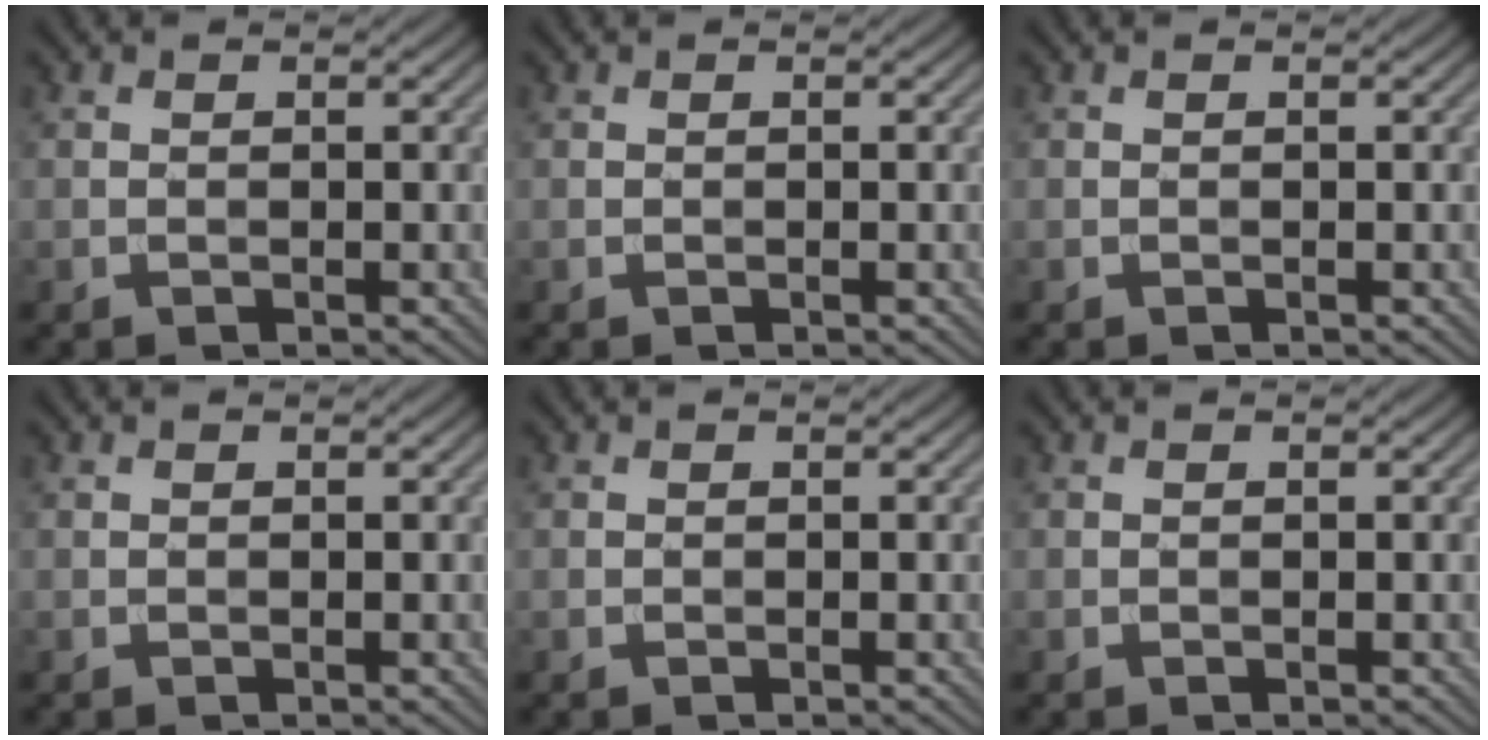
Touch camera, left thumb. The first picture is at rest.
{"total": 0.0}
{"total": 0.0}
{"total": 0.0}
{"total": 0.0}
{"total": 0.0}